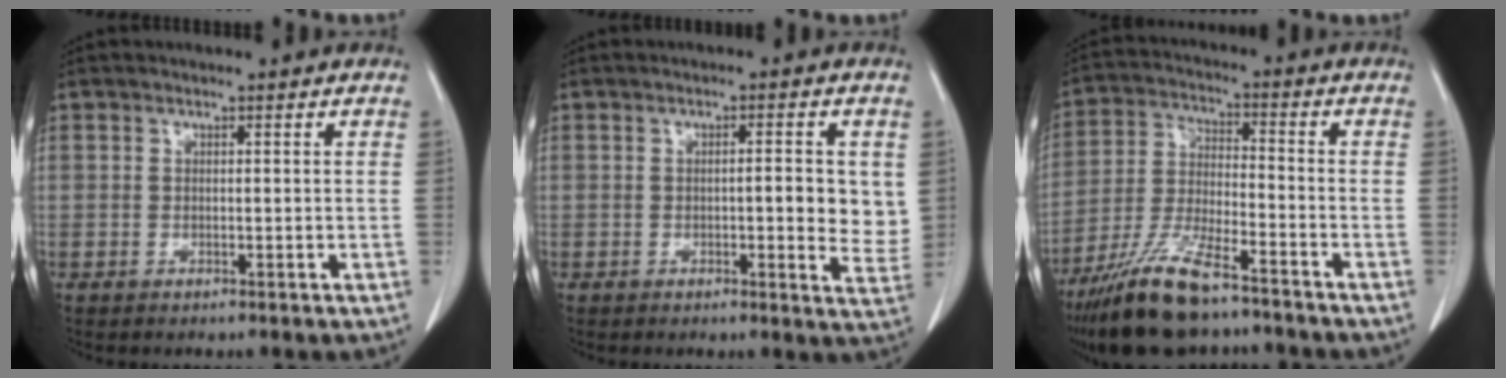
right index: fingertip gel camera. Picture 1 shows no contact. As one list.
[{"total": 6.0, "force": [0.5, 1.6, 5.7], "torque": [-0.069, -0.005, 0.002]}, {"total": 13.4, "force": [-10.1, 2.4, 8.4], "torque": [-0.170, -0.026, -0.187]}]